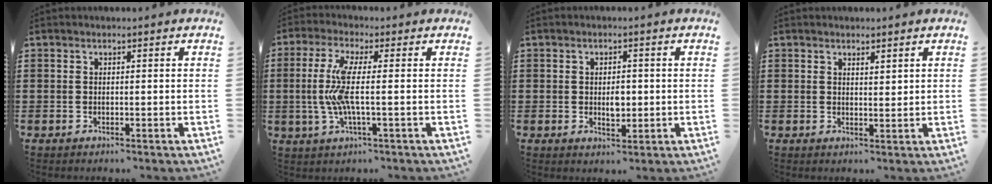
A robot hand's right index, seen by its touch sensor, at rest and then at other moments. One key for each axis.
{"total": 7.3, "fx": -0.6, "fy": 1.2, "fz": 7.2, "tx": -0.165, "ty": -0.017, "tz": -0.022}
{"total": 3.0, "fx": 0.0, "fy": 1.5, "fz": 2.5, "tx": -0.042, "ty": 0.001, "tz": -0.002}
{"total": 1.4, "fx": 1.3, "fy": 0.4, "fz": 0.4, "tx": -0.009, "ty": 0.003, "tz": 0.024}